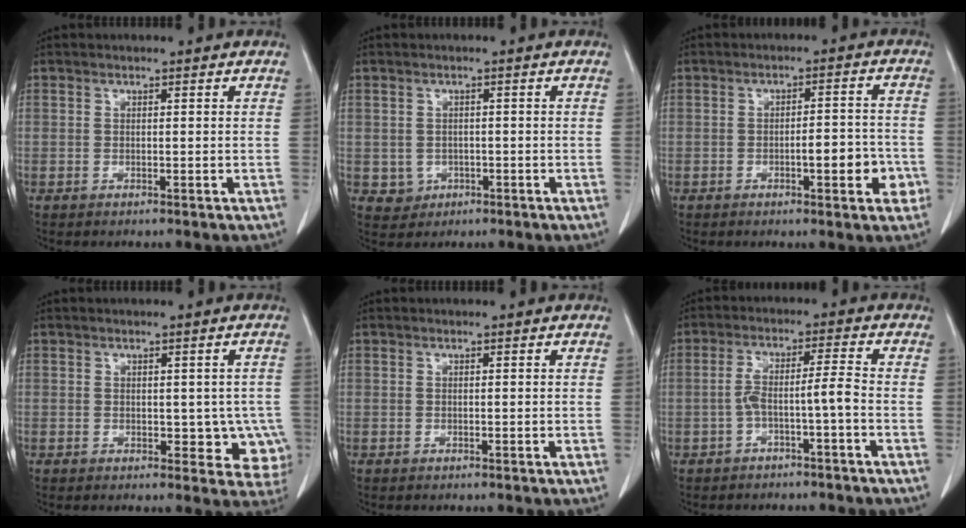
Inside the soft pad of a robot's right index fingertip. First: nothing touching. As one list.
[{"total": 2.9, "force": [-0.6, 2.8, 0.4], "torque": [-0.005, 0.004, 0.000]}, {"total": 6.1, "force": [-2.3, 1.7, 5.4], "torque": [-0.066, 0.013, -0.028]}, {"total": 5.6, "force": [-0.9, 3.7, 4.1], "torque": [-0.018, 0.009, -0.005]}, {"total": 0.0}, {"total": 4.7, "force": [-2.0, -0.1, 4.3], "torque": [-0.085, 0.021, -0.031]}]